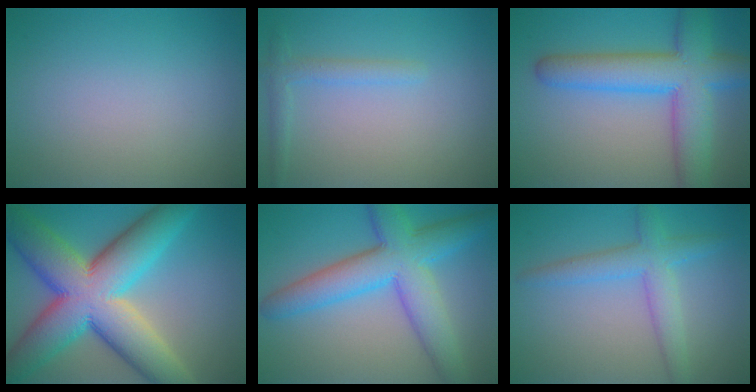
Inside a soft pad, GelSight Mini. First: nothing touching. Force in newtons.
{"total": 1.7, "press": 1.7, "slide": 0.1}
{"total": 8.4, "press": 8.4, "slide": 0.4}
{"total": 14.5, "press": 14.5, "slide": 0.9}
{"total": 8.3, "press": 8.3, "slide": 0.2}
{"total": 3.8, "press": 3.8, "slide": 0.2}